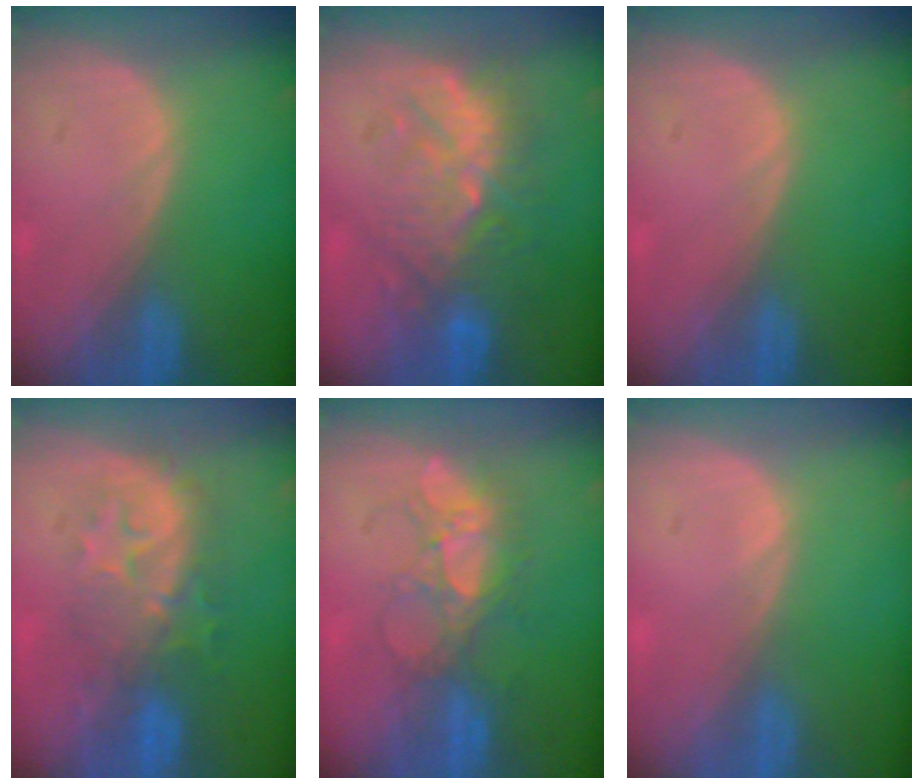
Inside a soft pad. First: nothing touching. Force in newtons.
{"total": 9.2, "press": 9.1, "slide": 1.6}
{"total": 0.0}
{"total": 8.4, "press": 8.2, "slide": 1.4}
{"total": 6.4, "press": 6.2, "slide": 1.5}
{"total": 0.6, "press": 0.1, "slide": 0.6}